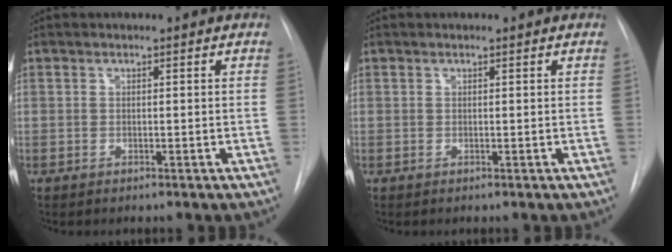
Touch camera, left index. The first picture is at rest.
{"total": 0.0}